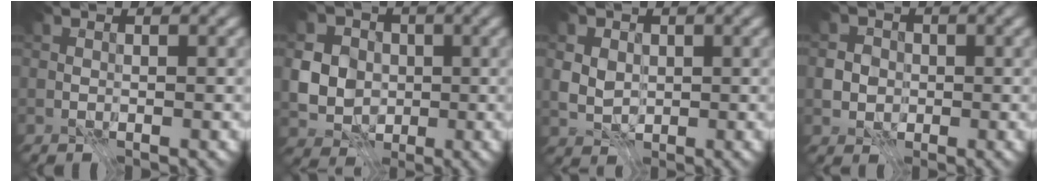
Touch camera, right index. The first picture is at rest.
{"total": 7.4, "force": [0.2, 6.6, 3.3], "torque": [-0.073, 0.018, -0.023]}
{"total": 4.3, "force": [0.6, 3.6, 2.2], "torque": [-0.041, 0.014, 0.001]}
{"total": 4.0, "force": [-0.7, 3.7, 1.3], "torque": [-0.016, 0.009, -0.021]}